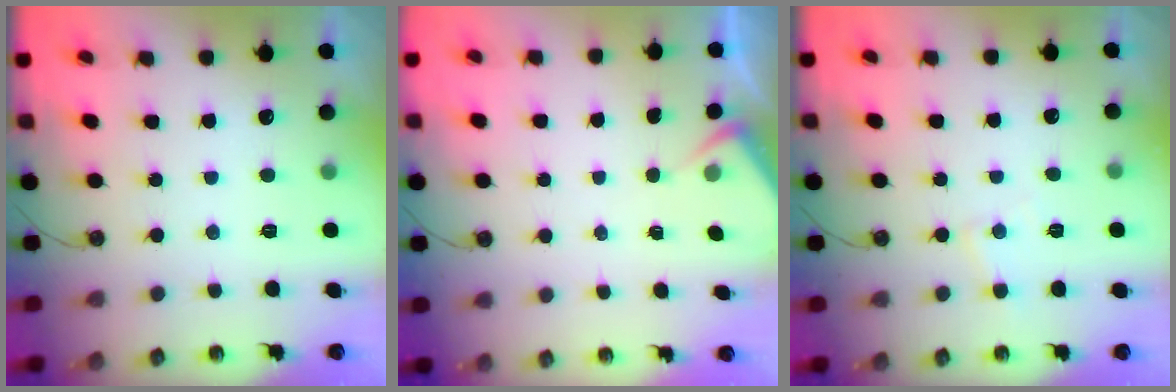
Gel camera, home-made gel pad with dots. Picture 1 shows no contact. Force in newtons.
{"total": 2.8, "press": 2.7, "slide": 0.4}
{"total": 5.5, "press": 5.4, "slide": 0.8}